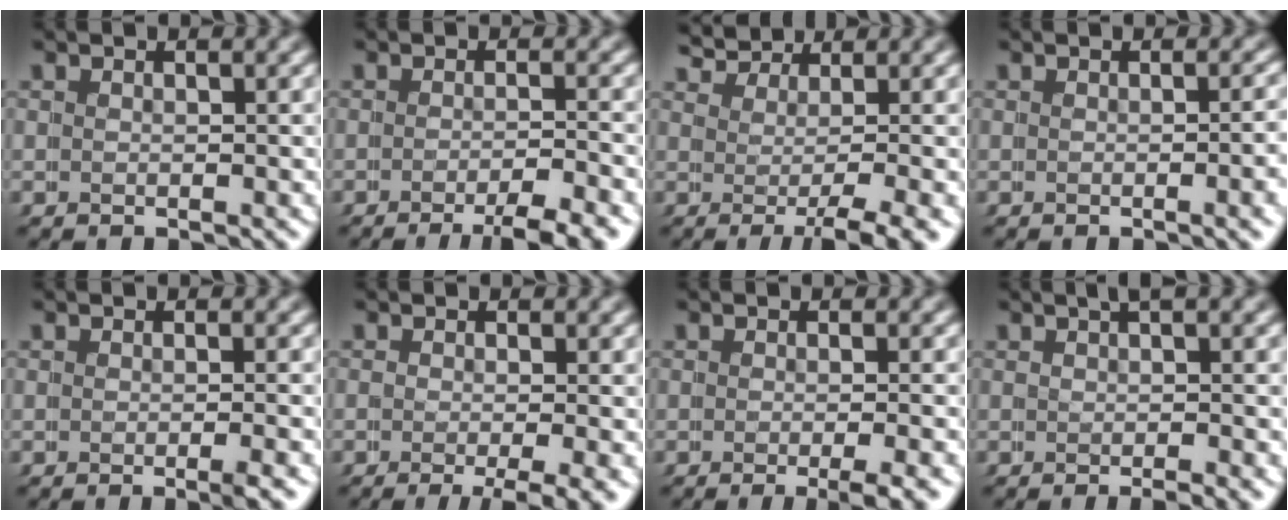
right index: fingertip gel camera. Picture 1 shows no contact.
{"total": 3.5, "force": [-2.6, 0.3, 2.3], "torque": [-0.029, 0.000, -0.048]}
{"total": 3.6, "force": [1.9, 0.6, 3.1], "torque": [-0.034, 0.008, 0.029]}
{"total": 1.6, "force": [-0.3, 0.1, 1.6], "torque": [-0.006, 0.013, -0.009]}
{"total": 1.4, "force": [-0.7, -0.2, 1.2], "torque": [-0.005, 0.009, -0.017]}
{"total": 3.0, "force": [-1.9, 0.5, 2.3], "torque": [-0.025, -0.007, -0.031]}
{"total": 2.6, "force": [-1.5, 0.2, 2.1], "torque": [-0.016, 0.006, -0.028]}
{"total": 2.6, "force": [0.6, 0.8, 2.4], "torque": [-0.017, 0.019, -0.003]}